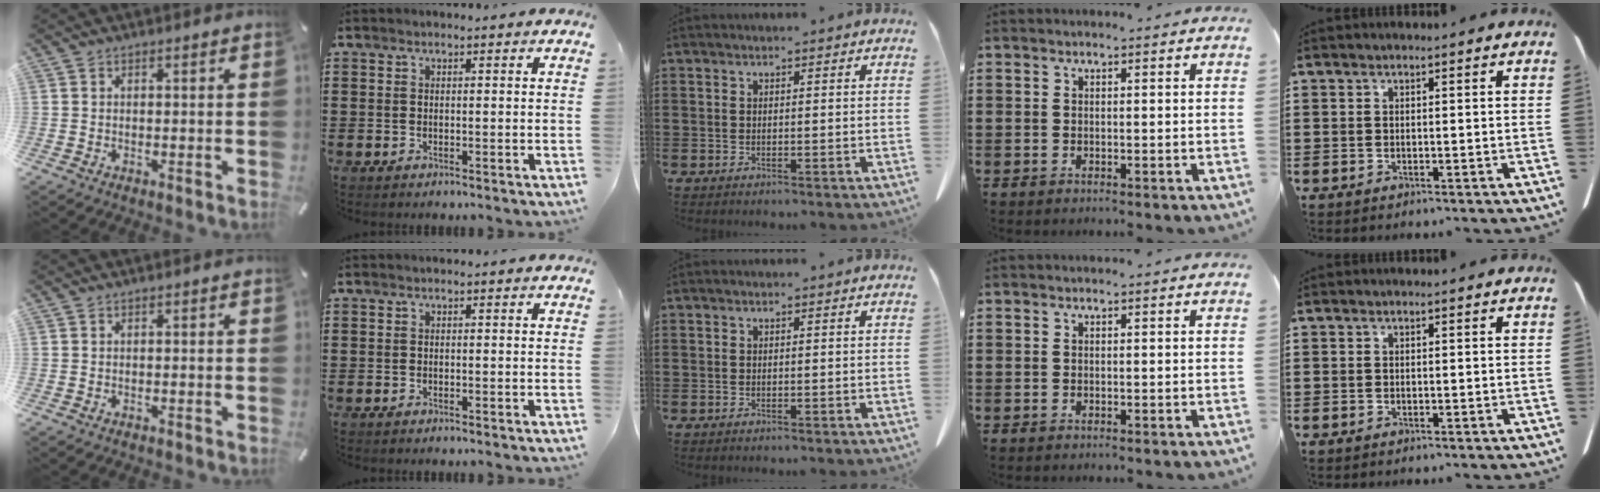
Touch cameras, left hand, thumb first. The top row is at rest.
{}